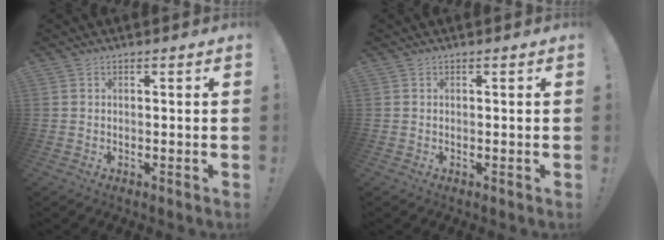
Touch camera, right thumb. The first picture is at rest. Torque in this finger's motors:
{"motor_torque": [0.00, 0.00, 0.00, 0.00, 0.00]}